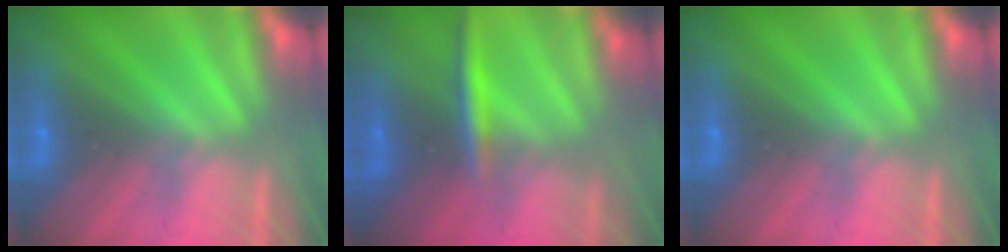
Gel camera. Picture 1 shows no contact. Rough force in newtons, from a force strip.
{"total": 3.0}
{"total": 0.0}